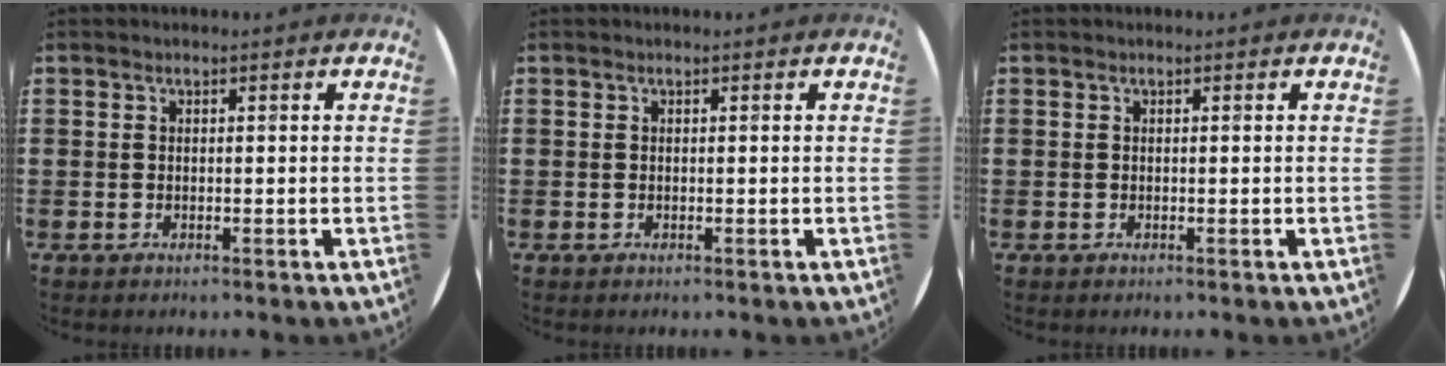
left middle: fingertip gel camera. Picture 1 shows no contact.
{"total": 0.0}
{"total": 0.0}